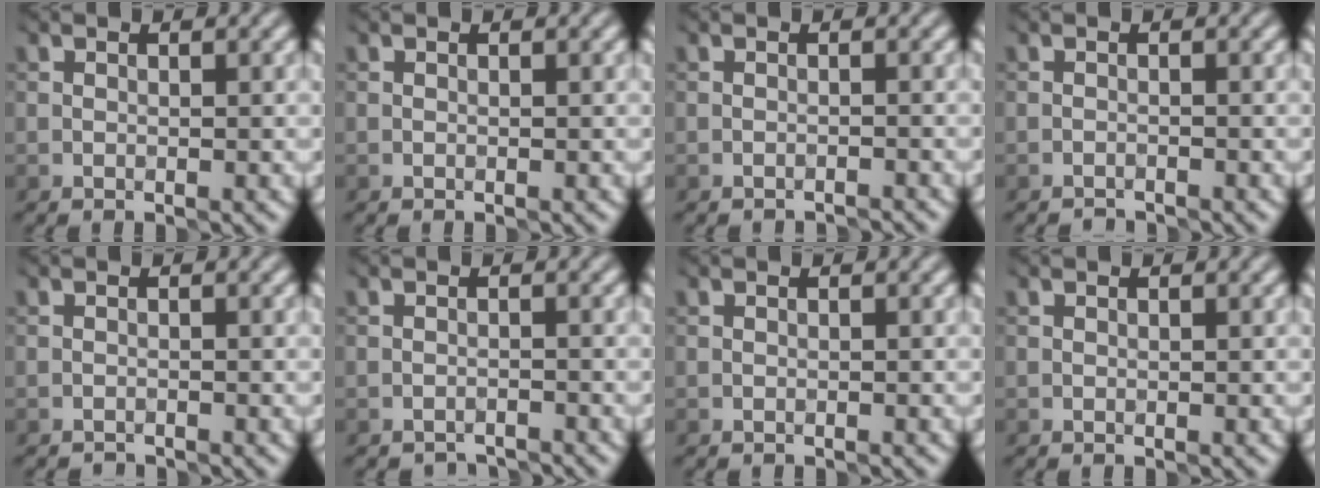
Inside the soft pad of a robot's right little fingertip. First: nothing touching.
{"total": 0.0}
{"total": 1.5, "force": [-1.5, -0.2, -0.2], "torque": [0.010, -0.002, -0.027]}
{"total": 1.8, "force": [-1.6, -0.4, -0.5], "torque": [0.010, -0.004, -0.034]}
{"total": 1.5, "force": [-1.3, -0.3, -0.5], "torque": [0.011, -0.002, -0.027]}
{"total": 2.6, "force": [-2.6, 0.0, -0.2], "torque": [0.011, -0.009, -0.047]}
{"total": 0.0}
{"total": 0.0}